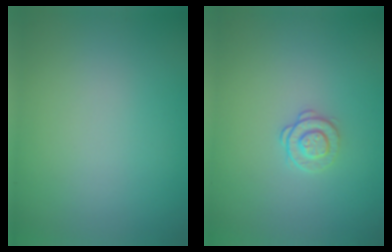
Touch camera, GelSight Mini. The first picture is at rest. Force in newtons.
{"total": 1.6, "press": 1.2, "slide": 1.0}